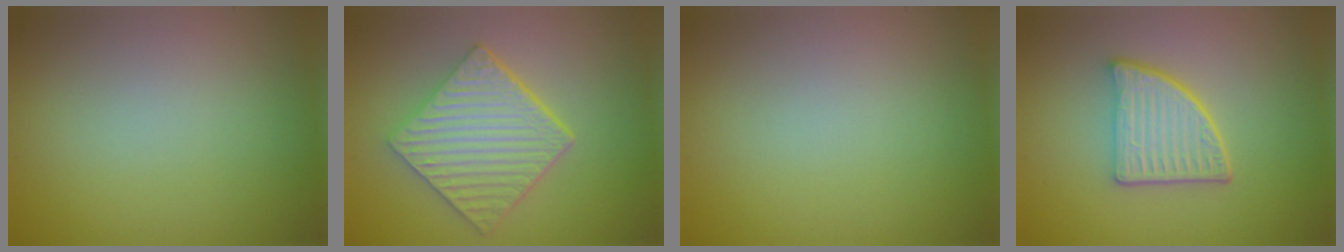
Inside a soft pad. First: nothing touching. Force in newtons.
{"total": 5.9, "press": 4.6, "slide": 3.7}
{"total": 0.0}
{"total": 4.8, "press": 3.8, "slide": 2.9}